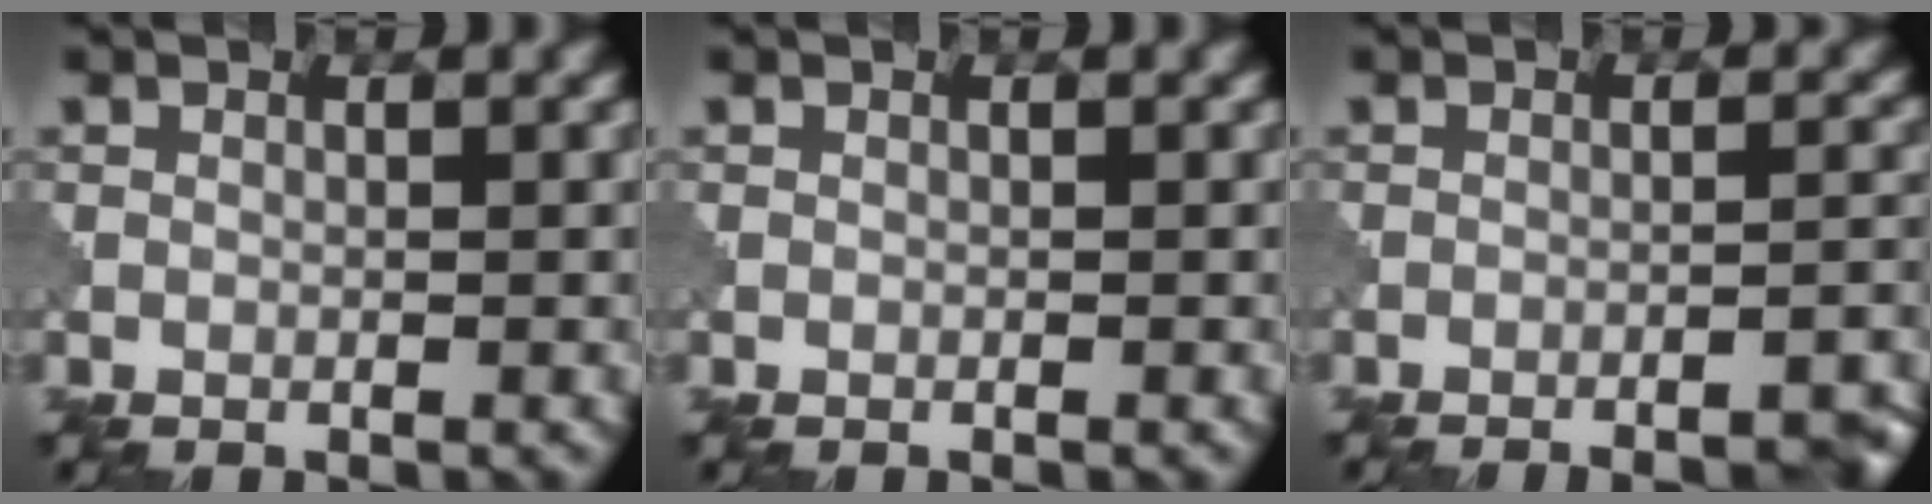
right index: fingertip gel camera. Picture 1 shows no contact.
{"total": 0.0}
{"total": 6.3, "force": [-5.2, 1.4, 3.2], "torque": [-0.024, 0.014, -0.061]}